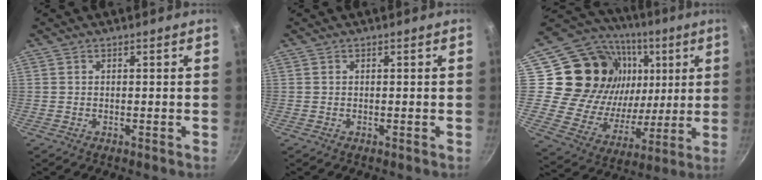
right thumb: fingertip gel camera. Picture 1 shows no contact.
{"total": 0.0}
{"total": 25.2, "force": [7.1, 20.0, 13.6], "torque": [-0.210, -0.004, 0.132]}